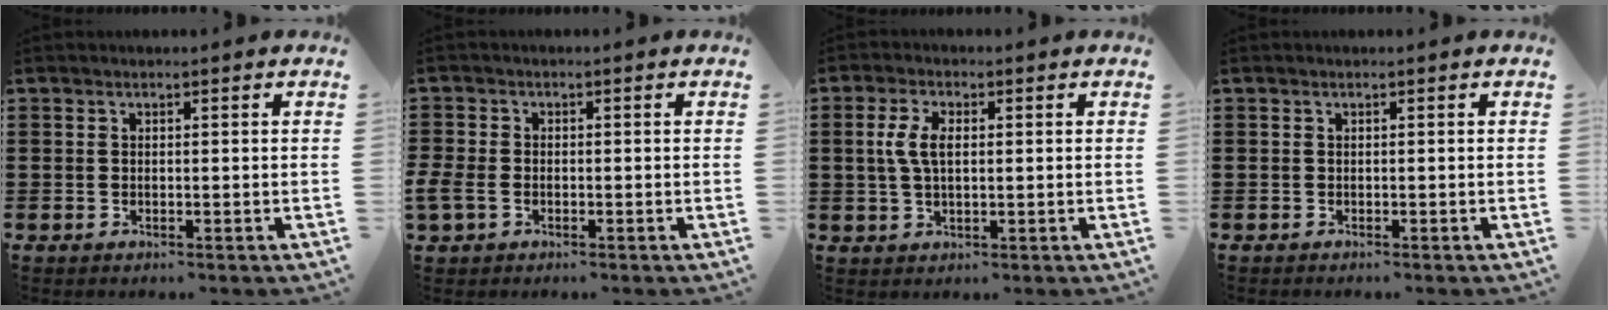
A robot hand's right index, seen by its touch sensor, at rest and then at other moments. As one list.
[{"total": 2.5, "force": [-1.2, 1.7, 1.5], "torque": [-0.050, -0.009, -0.027]}, {"total": 4.6, "force": [0.5, 2.3, 4.0], "torque": [-0.096, 0.005, 0.002]}, {"total": 0.0}]